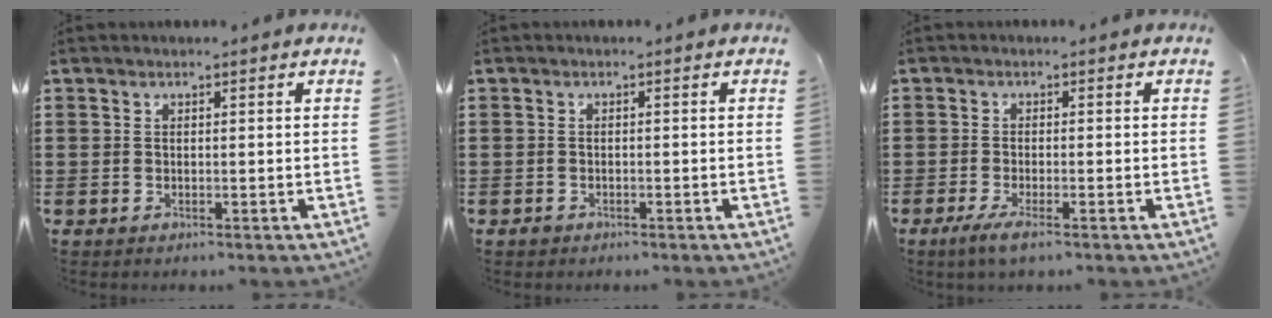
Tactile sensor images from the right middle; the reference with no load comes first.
{"total": 0.8, "force": [-0.6, 0.5, 0.1], "torque": [-0.005, -0.001, -0.014]}
{"total": 2.5, "force": [-1.6, 0.2, 1.9], "torque": [-0.039, -0.004, -0.031]}